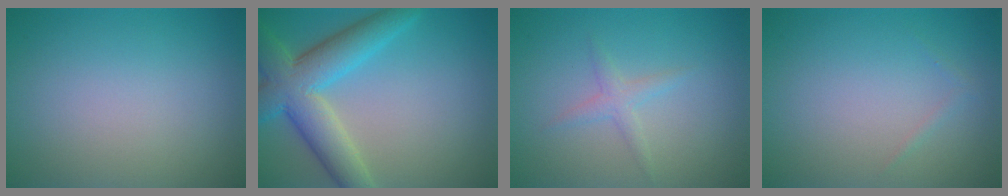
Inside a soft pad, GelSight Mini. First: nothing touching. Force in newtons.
{"total": 7.5, "press": 7.5, "slide": 0.4}
{"total": 1.4, "press": 1.4, "slide": 0.1}
{"total": 0.5, "press": 0.5, "slide": 0.0}